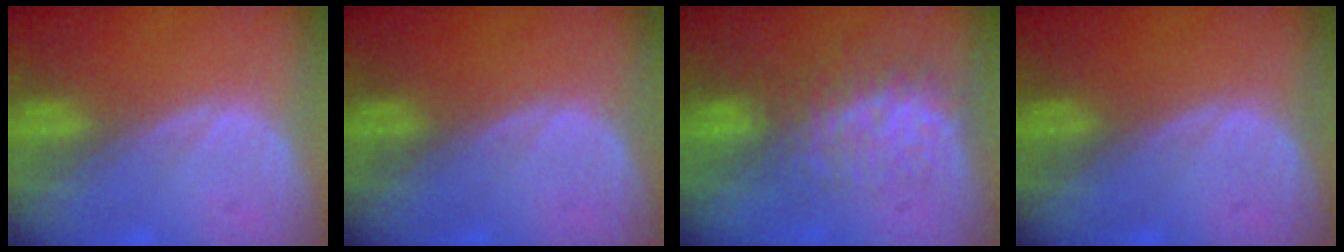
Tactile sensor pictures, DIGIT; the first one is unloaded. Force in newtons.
{"total": 0.0}
{"total": 7.7, "press": 7.4, "slide": 1.9}
{"total": 0.0}